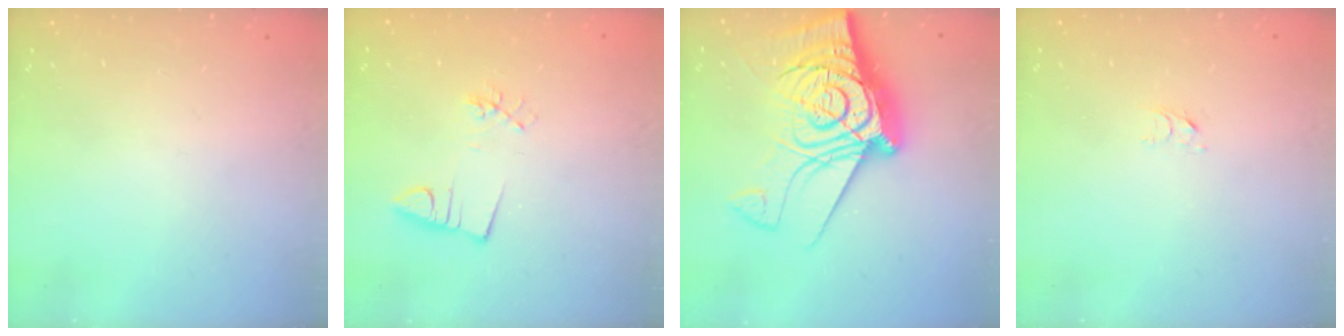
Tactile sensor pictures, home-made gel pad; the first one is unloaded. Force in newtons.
{"total": 3.3, "press": 1.9, "slide": 2.8}
{"total": 21.5, "press": 21.3, "slide": 2.7}
{"total": 2.6, "press": 2.6, "slide": 0.2}